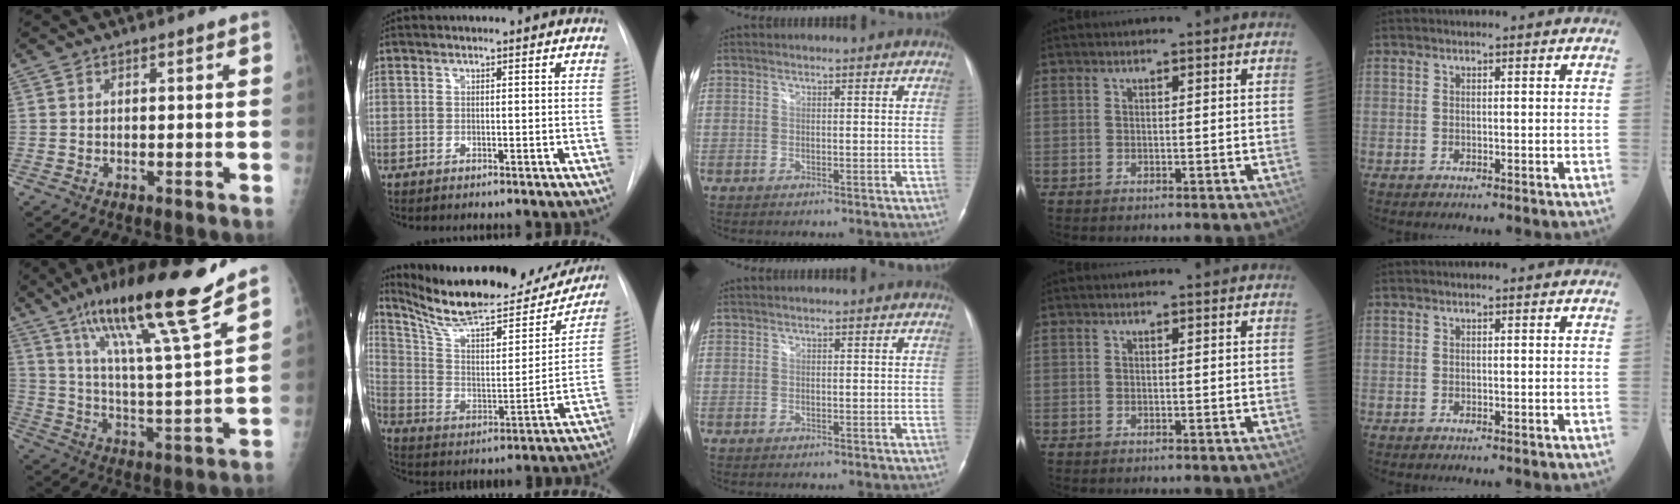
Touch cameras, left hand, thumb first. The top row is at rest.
{"thumb": {"total": 20.7, "force": [14.8, 1.2, 14.5], "torque": [-0.225, -0.067, 0.252]}, "index": {"total": 25.0, "force": [22.1, 5.1, 10.5], "torque": [-0.167, -0.024, 0.327]}}